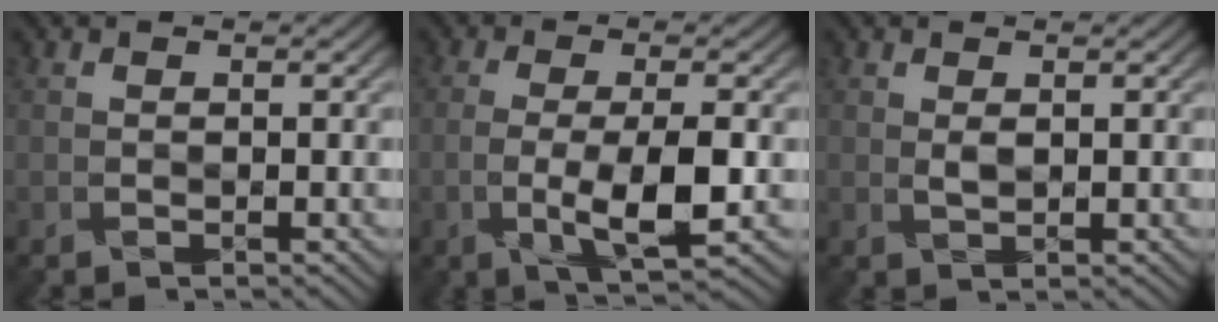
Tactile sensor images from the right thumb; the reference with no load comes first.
{"total": 6.4, "force": [-1.5, 1.7, 6.0], "torque": [-0.107, 0.000, -0.024]}
{"total": 0.8, "force": [0.5, 0.2, 0.5], "torque": [-0.012, 0.001, 0.013]}